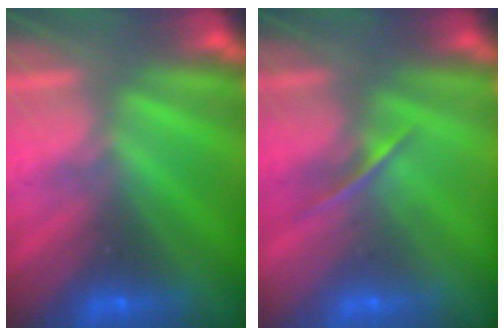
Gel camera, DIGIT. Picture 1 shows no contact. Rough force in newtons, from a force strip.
{"total": 1.4}